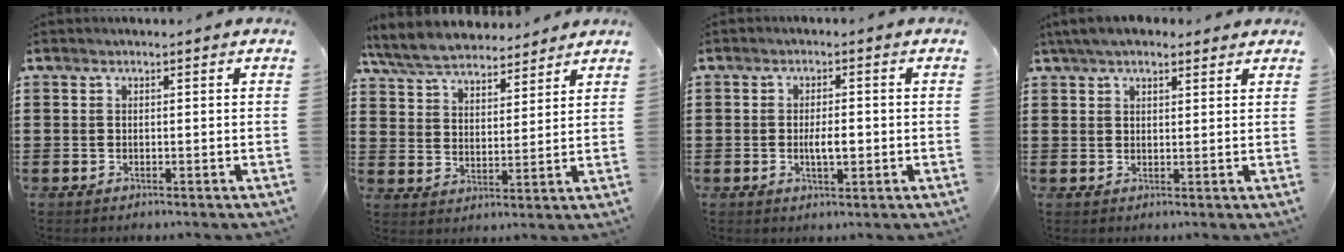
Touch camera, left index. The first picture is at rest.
{"total": 6.8, "force": [6.3, 1.5, 2.0], "torque": [-0.066, -0.023, 0.114]}
{"total": 3.4, "force": [-0.3, 1.2, 3.2], "torque": [-0.050, -0.002, -0.007]}
{"total": 4.3, "force": [3.4, 1.3, 2.2], "torque": [-0.051, 0.004, 0.064]}